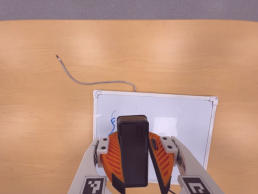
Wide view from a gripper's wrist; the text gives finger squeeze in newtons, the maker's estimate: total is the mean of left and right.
{"total": 9.9, "left": 9.8, "right": 10.0}